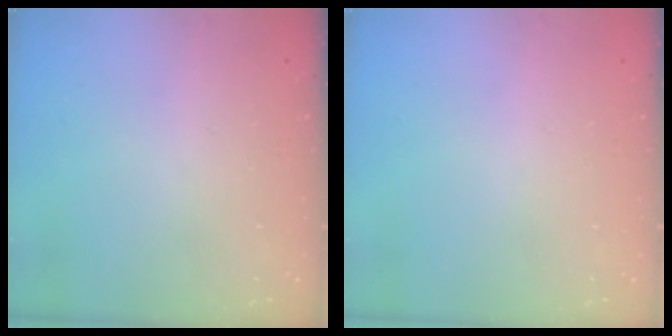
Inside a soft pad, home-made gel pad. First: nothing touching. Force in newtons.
{"total": 0.0}